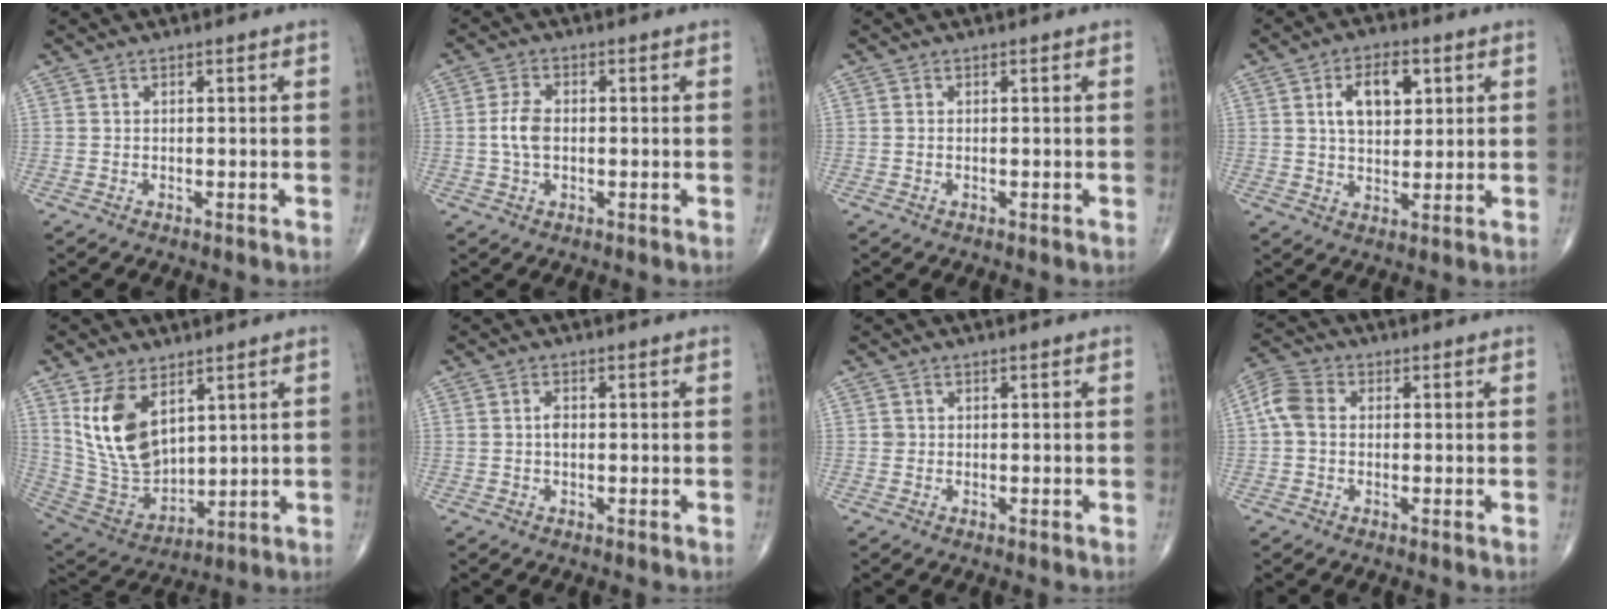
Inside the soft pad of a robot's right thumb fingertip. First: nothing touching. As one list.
[{"total": 4.6, "force": [-0.2, 2.7, 3.7], "torque": [-0.081, 0.007, -0.009]}, {"total": 0.0}, {"total": 9.0, "force": [2.8, 5.2, 6.8], "torque": [-0.089, -0.005, 0.046]}, {"total": 14.9, "force": [6.1, 8.7, 10.5], "torque": [-0.180, -0.031, 0.143]}, {"total": 1.7, "force": [0.0, 1.0, 1.3], "torque": [-0.023, 0.002, -0.003]}, {"total": 0.7, "force": [0.0, 0.7, 0.1], "torque": [0.002, 0.003, 0.001]}, {"total": 5.5, "force": [0.2, 4.2, 3.6], "torque": [-0.078, 0.019, -0.004]}]